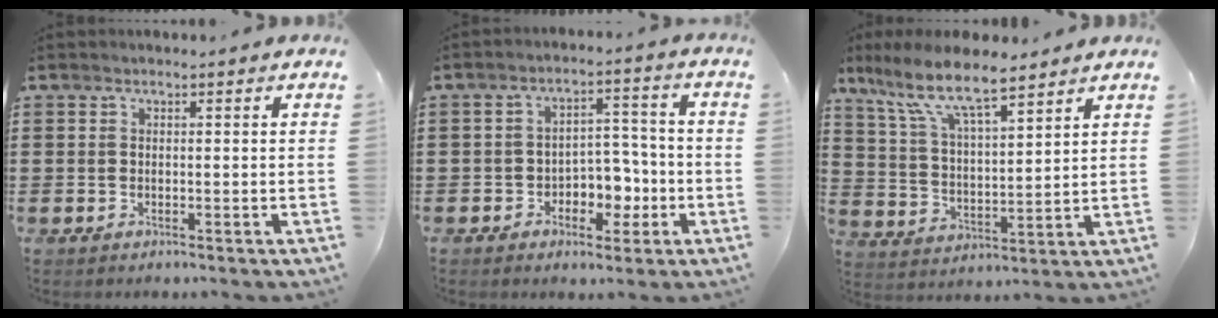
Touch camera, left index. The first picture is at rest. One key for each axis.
{"total": 5.0, "fx": -1.9, "fy": 3.7, "fz": 2.7, "tx": -0.047, "ty": 0.006, "tz": -0.039}
{"total": 9.0, "fx": 7.0, "fy": 2.1, "fz": 5.3, "tx": -0.128, "ty": -0.027, "tz": 0.122}